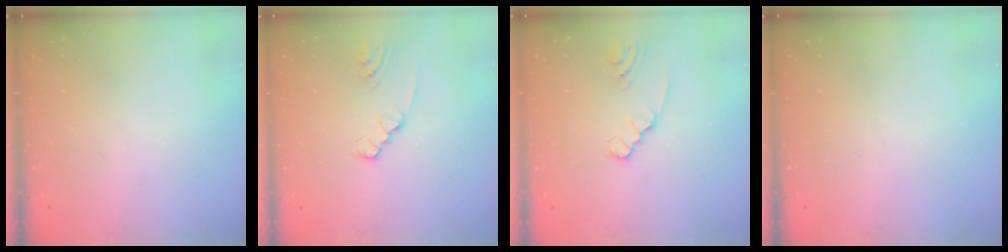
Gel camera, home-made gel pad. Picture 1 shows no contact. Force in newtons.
{"total": 1.9, "press": 1.9, "slide": 0.2}
{"total": 1.9, "press": 1.9, "slide": 0.2}
{"total": 0.0}